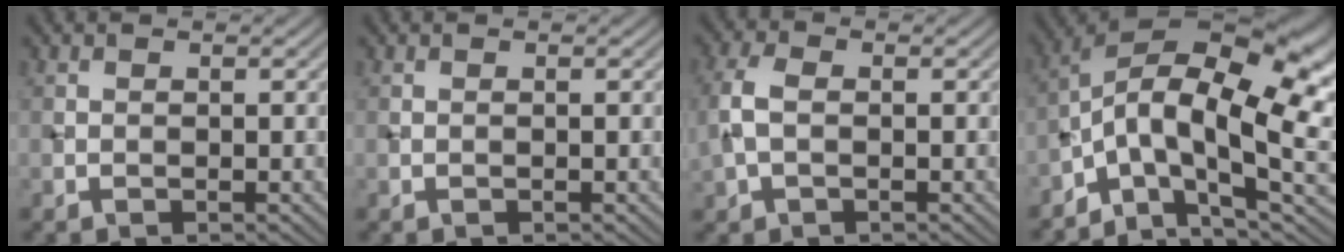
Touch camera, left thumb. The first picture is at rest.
{"total": 0.0}
{"total": 4.1, "force": [-0.1, 2.6, 3.2], "torque": [-0.088, 0.008, -0.008]}
{"total": 17.4, "force": [-3.0, 6.8, 15.7], "torque": [-0.268, -0.003, -0.054]}